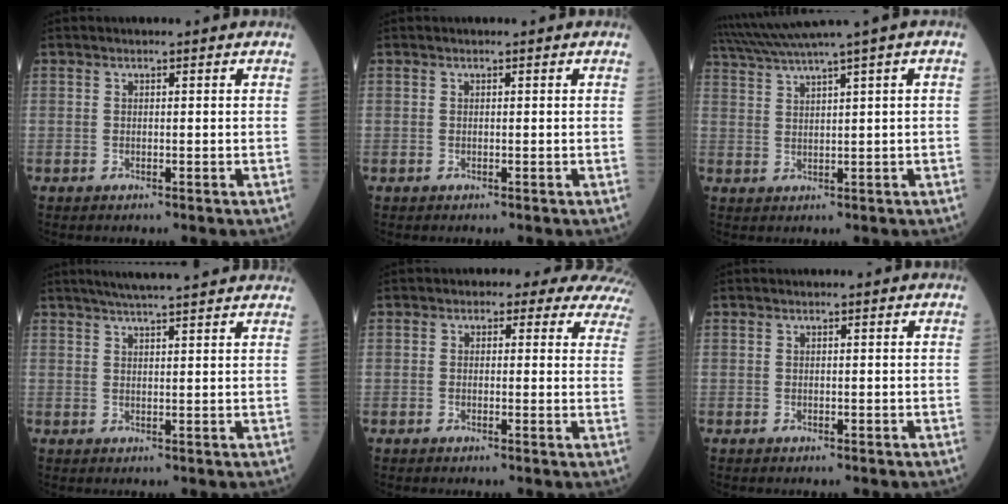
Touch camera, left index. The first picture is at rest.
{"total": 0.0}
{"total": 7.0, "force": [5.3, -2.0, 4.2], "torque": [-0.080, 0.021, 0.098]}
{"total": 12.5, "force": [10.9, 0.7, 6.2], "torque": [-0.095, 0.036, 0.138]}
{"total": 11.0, "force": [9.4, 4.7, 3.2], "torque": [-0.006, 0.011, 0.074]}
{"total": 0.0}